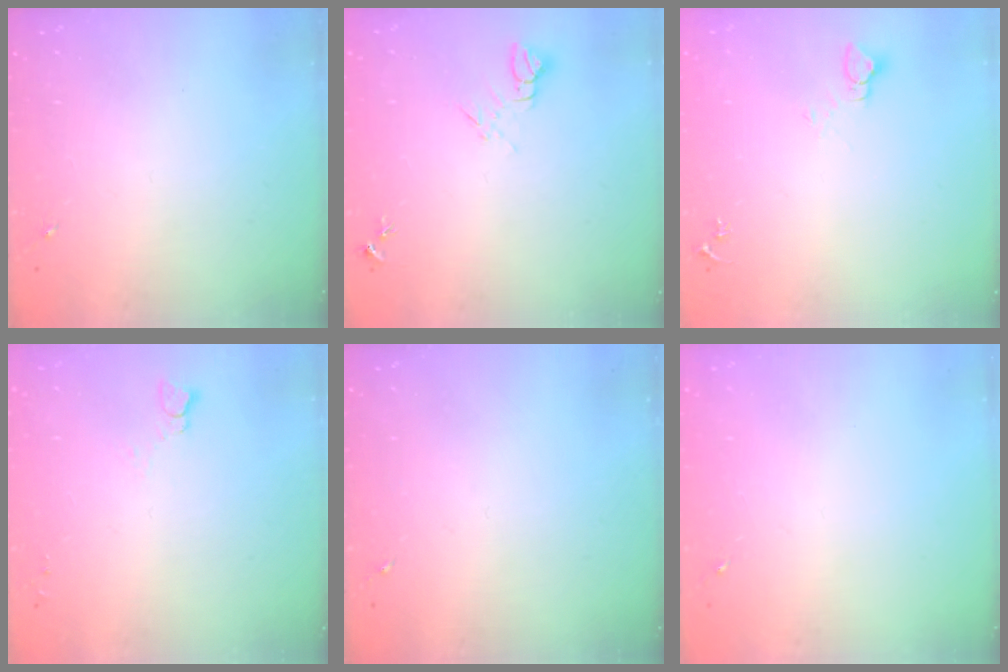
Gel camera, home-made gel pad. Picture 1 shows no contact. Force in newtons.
{"total": 5.8, "press": 5.7, "slide": 0.7}
{"total": 4.0, "press": 4.0, "slide": 0.4}
{"total": 2.5, "press": 2.5, "slide": 0.2}
{"total": 0.0}
{"total": 0.0}